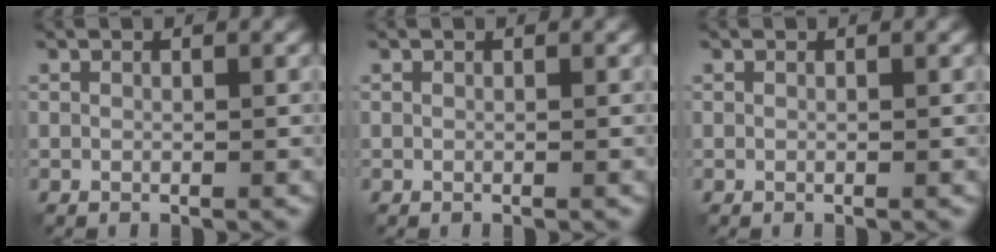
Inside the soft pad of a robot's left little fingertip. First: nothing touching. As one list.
[{"total": 0.0}, {"total": 0.0}]